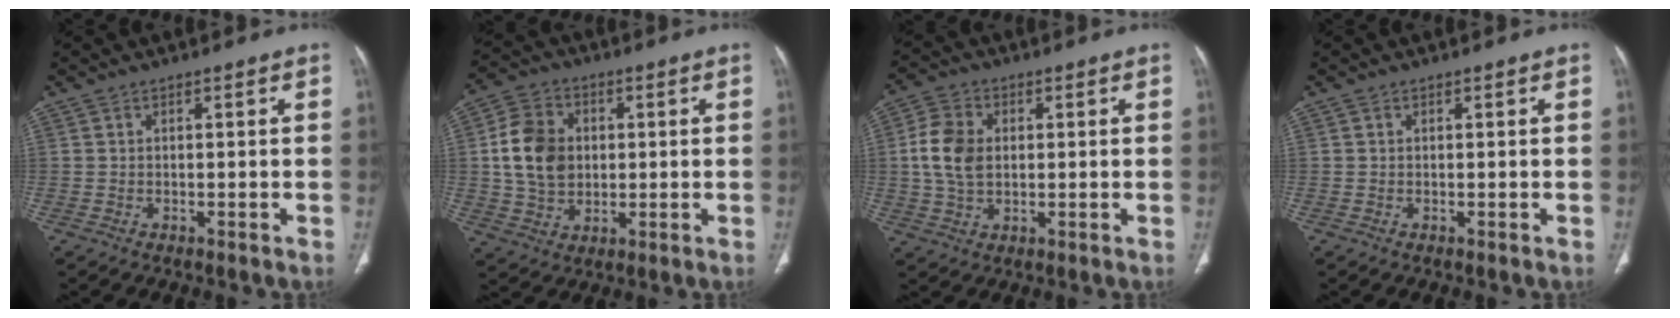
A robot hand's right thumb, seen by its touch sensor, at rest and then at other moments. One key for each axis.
{"total": 11.9, "fx": 1.1, "fy": 9.4, "fz": 7.3, "tx": -0.115, "ty": 0.005, "tz": 0.021}
{"total": 8.7, "fx": 0.8, "fy": 6.2, "fz": 6.0, "tx": -0.115, "ty": 0.006, "tz": 0.016}
{"total": 0.0}